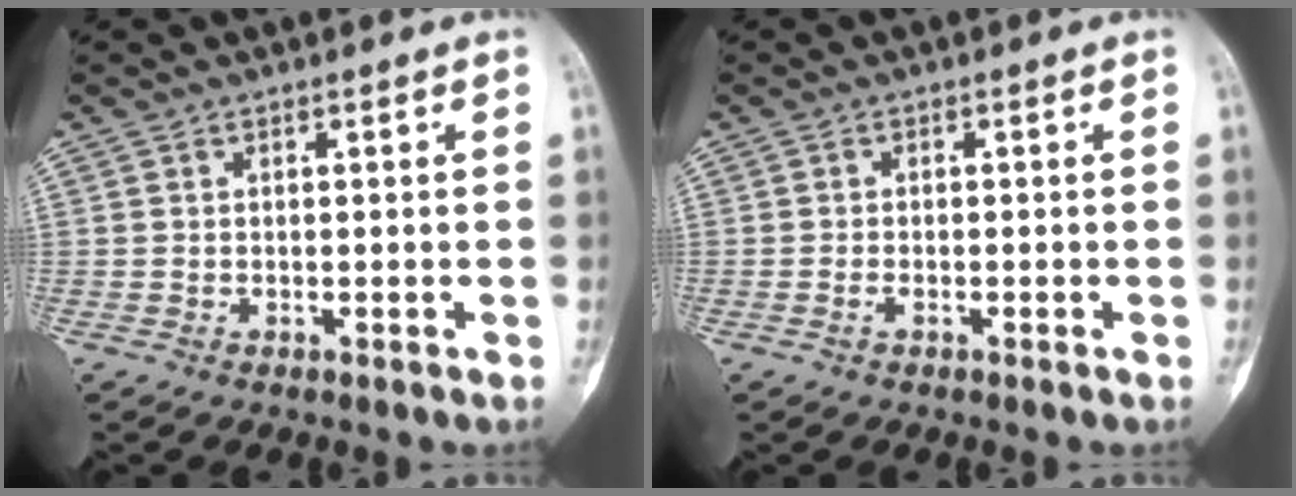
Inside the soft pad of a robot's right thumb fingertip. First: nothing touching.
{"total": 1.0, "force": [-0.6, 0.3, 0.7], "torque": [-0.020, 0.002, -0.013]}